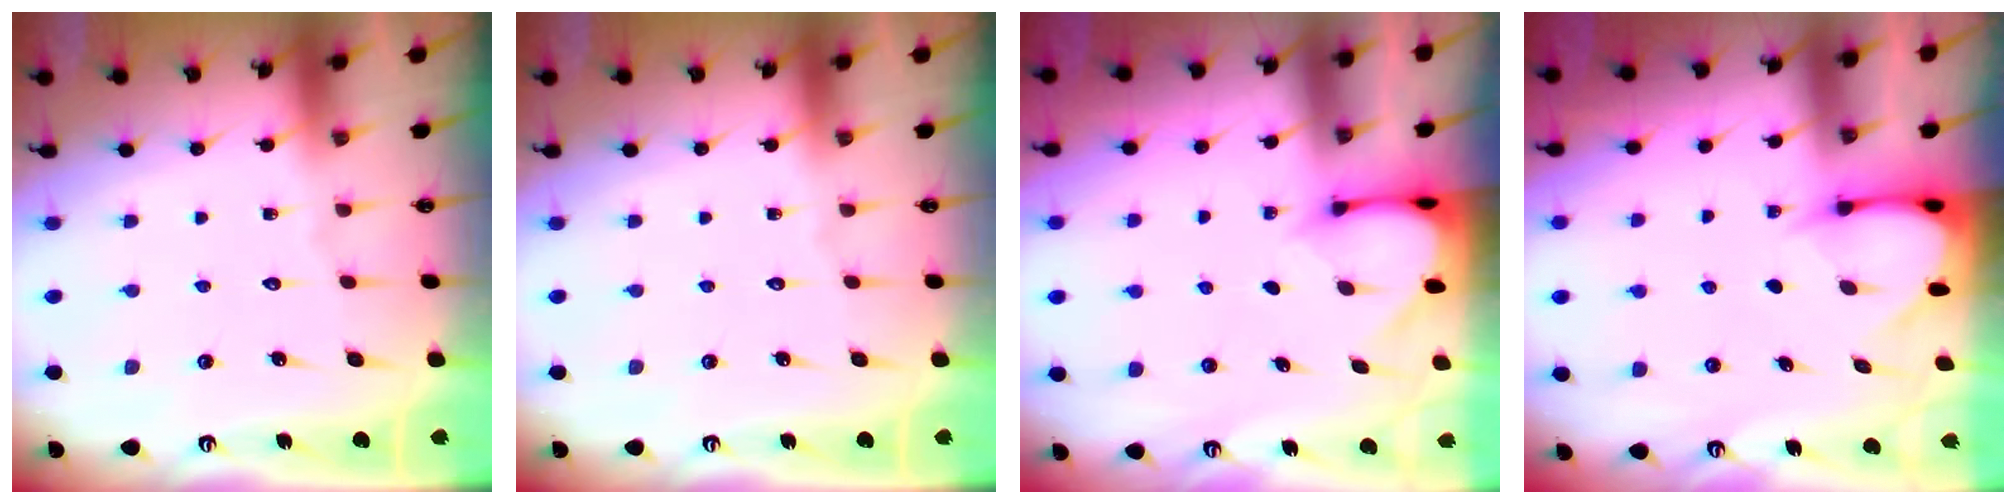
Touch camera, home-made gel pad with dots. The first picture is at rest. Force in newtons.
{"total": 0.0}
{"total": 2.9, "press": 2.9, "slide": 0.2}
{"total": 3.6, "press": 3.6, "slide": 0.4}